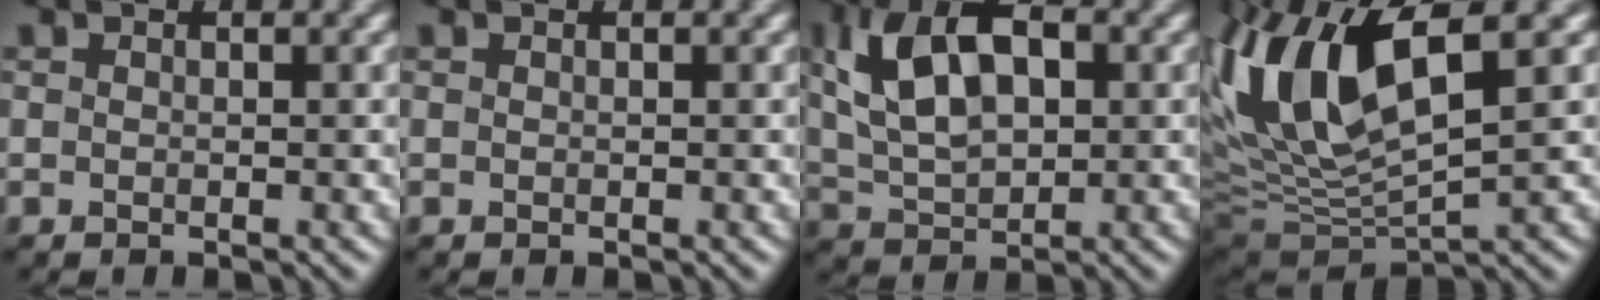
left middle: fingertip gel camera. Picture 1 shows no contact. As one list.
[{"total": 0.0}, {"total": 8.4, "force": [2.2, 4.7, 6.6], "torque": [-0.133, 0.020, 0.034]}, {"total": 11.5, "force": [3.5, 4.2, 10.1], "torque": [-0.216, 0.011, 0.067]}]